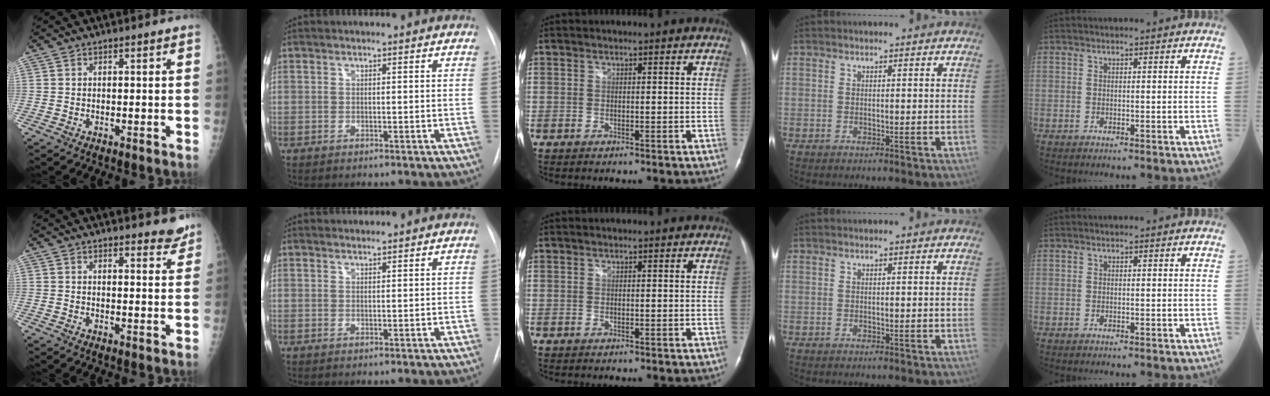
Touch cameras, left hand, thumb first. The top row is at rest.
{"thumb": {"total": 4.3, "force": [4.0, 1.0, 1.2], "torque": [0.001, -0.028, 0.040]}, "index": {"total": 1.0, "force": [0.9, -0.1, -0.2], "torque": [-0.005, 0.005, 0.020]}}